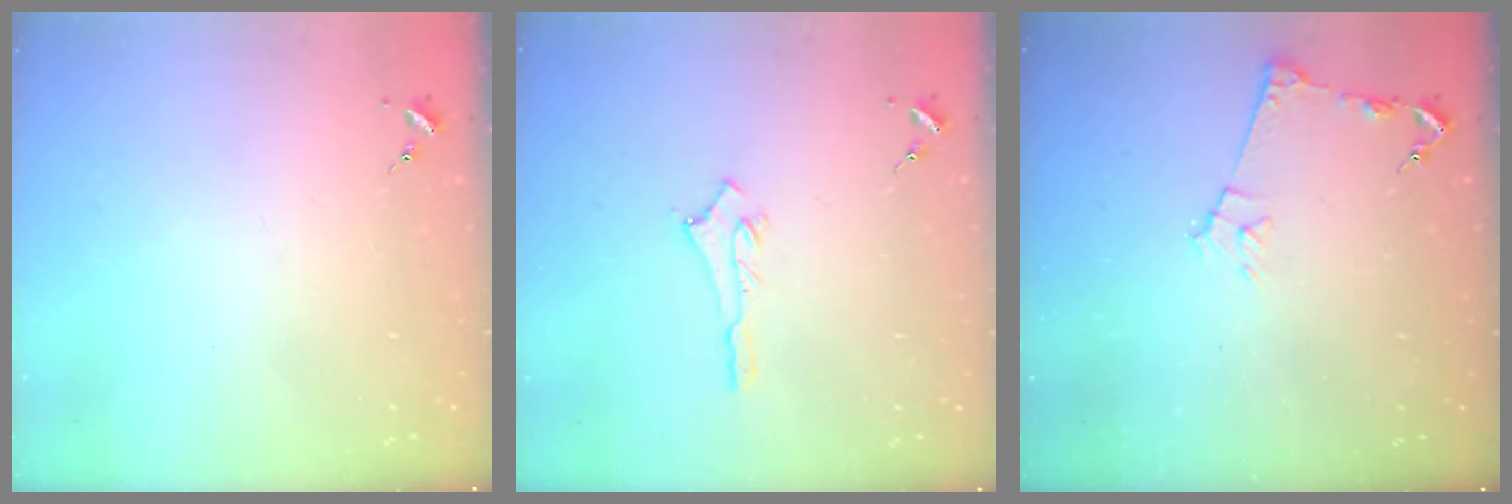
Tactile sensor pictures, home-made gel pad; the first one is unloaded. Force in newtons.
{"total": 2.8, "press": 2.8, "slide": 0.2}
{"total": 8.3, "press": 8.3, "slide": 0.8}